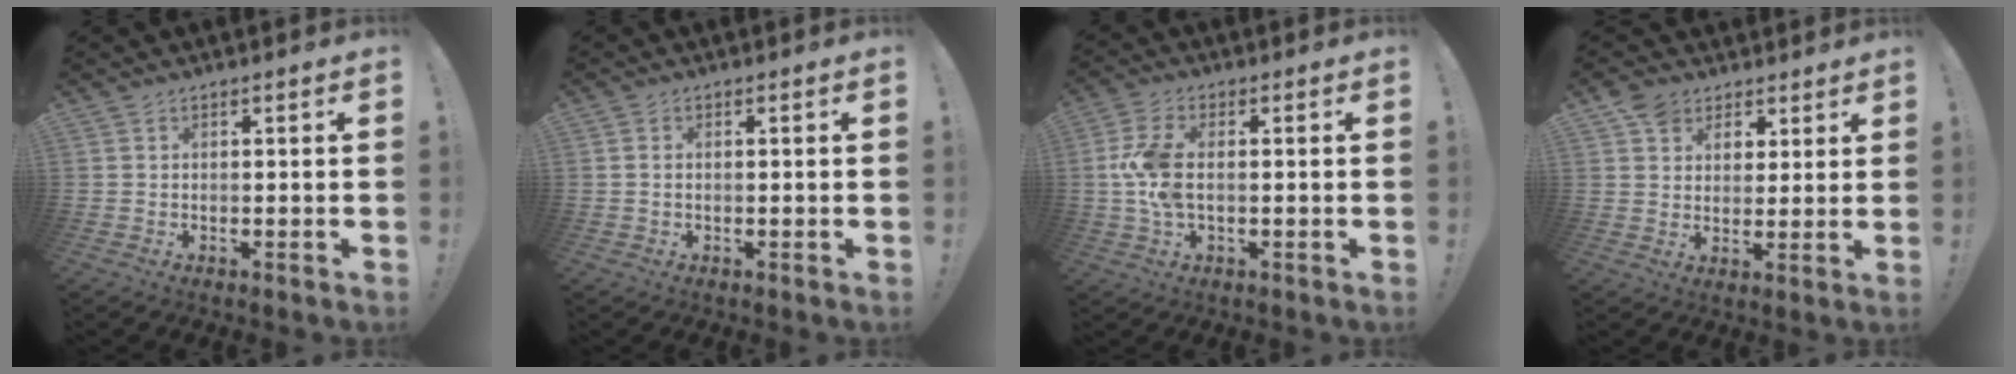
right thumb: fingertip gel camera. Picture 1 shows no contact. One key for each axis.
{"total": 0.9, "fx": 0.0, "fy": 0.6, "fz": 0.7, "tx": -0.016, "ty": 0.004, "tz": -0.001}
{"total": 9.6, "fx": -0.2, "fy": 4.9, "fz": 8.2, "tx": -0.171, "ty": -0.006, "tz": -0.003}
{"total": 8.2, "fx": 4.9, "fy": 6.5, "fz": 1.5, "tx": -0.017, "ty": -0.030, "tz": 0.098}